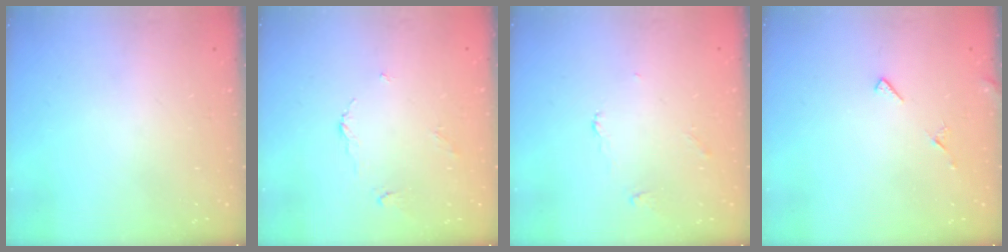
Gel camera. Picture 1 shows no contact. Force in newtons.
{"total": 2.6, "press": 2.5, "slide": 0.4}
{"total": 2.5, "press": 2.5, "slide": 0.3}
{"total": 4.7, "press": 4.7, "slide": 0.3}